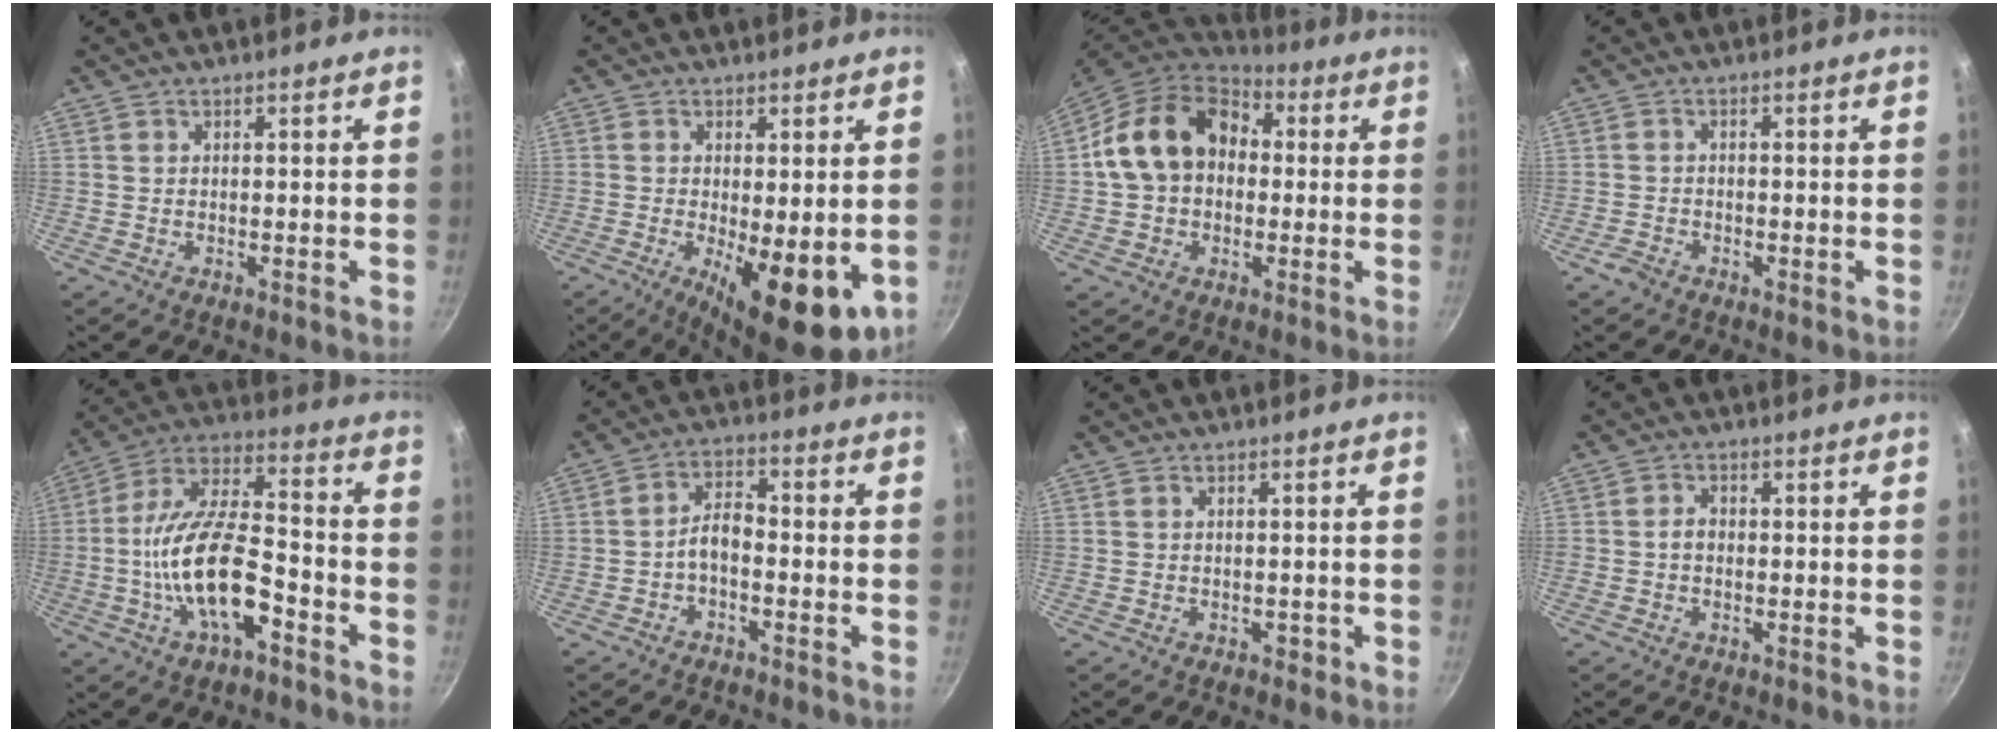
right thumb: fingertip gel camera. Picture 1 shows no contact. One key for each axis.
{"total": 12.5, "fx": -2.7, "fy": 4.5, "fz": 11.4, "tx": -0.150, "ty": -0.010, "tz": -0.027}
{"total": 16.9, "fx": 1.9, "fy": 13.0, "fz": 10.6, "tx": -0.162, "ty": 0.039, "tz": 0.021}
{"total": 1.9, "fx": -1.5, "fy": 0.9, "fz": 0.8, "tx": -0.021, "ty": 0.008, "tz": -0.031}
{"total": 18.0, "fx": -6.0, "fy": 7.7, "fz": 15.1, "tx": -0.265, "ty": 0.044, "tz": -0.122}
{"total": 4.7, "fx": -2.1, "fy": 2.4, "fz": 3.5, "tx": -0.059, "ty": 0.035, "tz": -0.040}
{"total": 1.2, "fx": -0.6, "fy": 0.9, "fz": 0.7, "tx": -0.005, "ty": 0.008, "tz": -0.004}
{"total": 2.2, "fx": -0.3, "fy": 1.7, "fz": 1.4, "tx": -0.017, "ty": 0.011, "tz": -0.007}